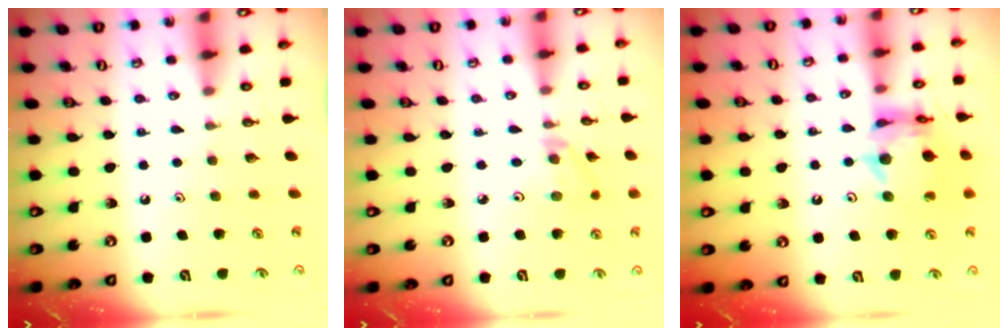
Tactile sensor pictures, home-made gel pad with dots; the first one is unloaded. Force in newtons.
{"total": 2.6, "press": 2.6, "slide": 0.4}
{"total": 13.6, "press": 13.5, "slide": 1.7}